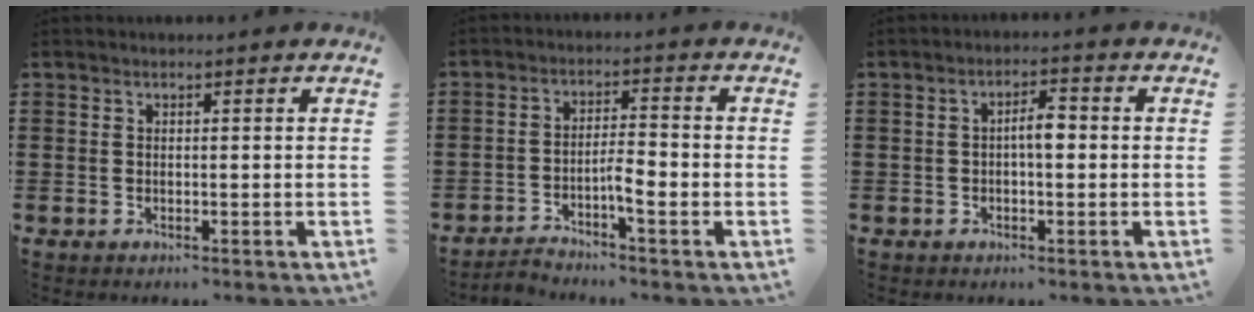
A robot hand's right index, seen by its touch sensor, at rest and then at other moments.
{"total": 4.0, "force": [-2.2, 0.6, 3.2], "torque": [-0.065, 0.002, -0.045]}
{"total": 3.4, "force": [-0.2, 1.0, 3.2], "torque": [-0.059, 0.005, -0.006]}